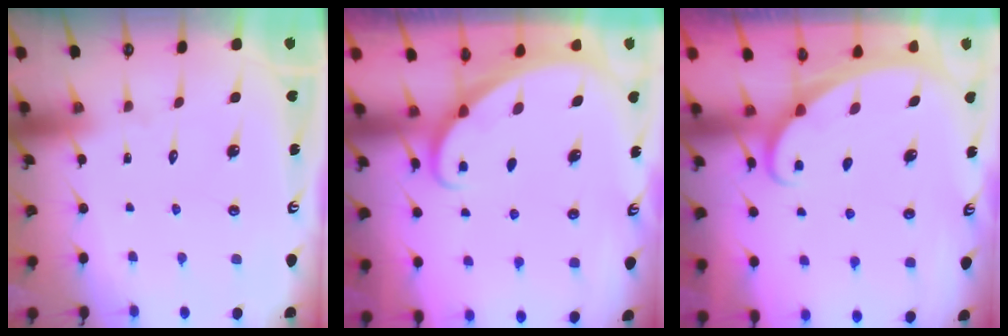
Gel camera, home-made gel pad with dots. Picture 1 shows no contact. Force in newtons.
{"total": 1.8, "press": 1.8, "slide": 0.1}
{"total": 1.7, "press": 1.7, "slide": 0.1}